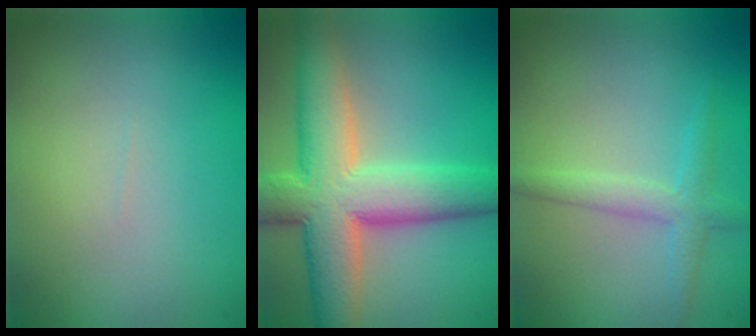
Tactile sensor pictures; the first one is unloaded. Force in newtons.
{"total": 9.8, "press": 9.8, "slide": 0.8}
{"total": 2.3, "press": 2.3, "slide": 0.1}